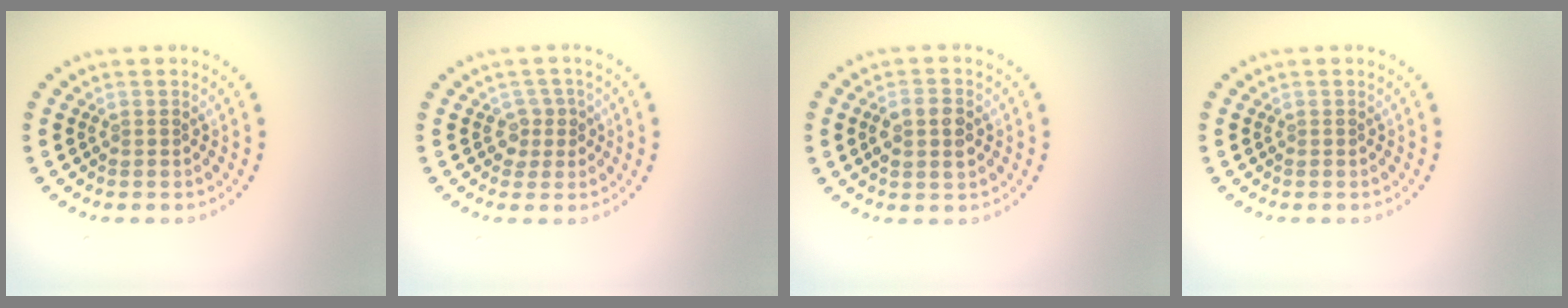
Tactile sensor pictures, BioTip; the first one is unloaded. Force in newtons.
{"total": 1.9, "press": 1.4, "slide": 1.2}
{"total": 2.7, "press": 2.7, "slide": 0.1}
{"total": 0.0}